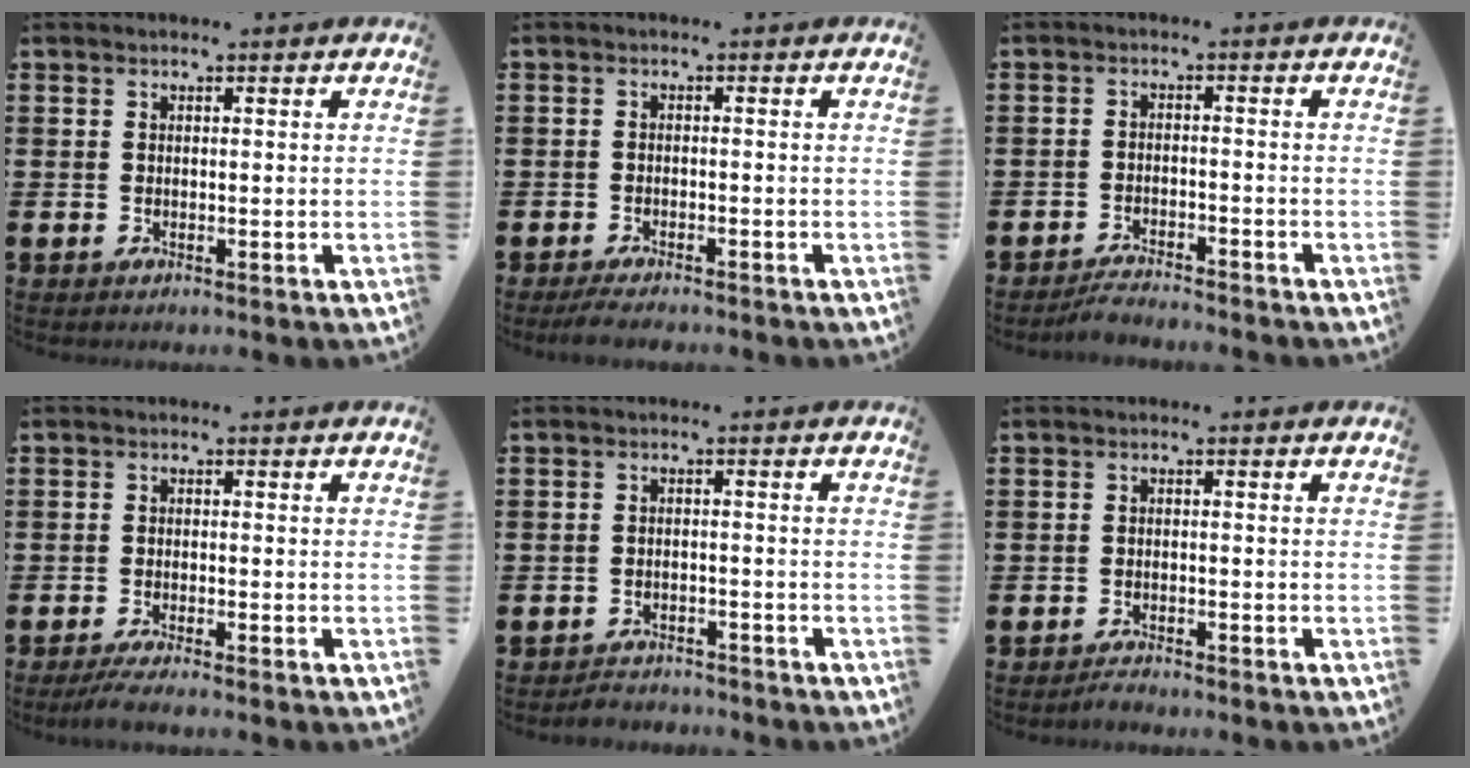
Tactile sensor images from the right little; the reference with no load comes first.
{"total": 1.6, "force": [-1.5, 0.2, 0.7], "torque": [-0.014, 0.004, -0.028]}
{"total": 2.5, "force": [-2.4, 0.0, 0.2], "torque": [-0.008, 0.004, -0.050]}
{"total": 1.6, "force": [-1.2, 0.0, 1.0], "torque": [-0.017, 0.001, -0.023]}
{"total": 1.7, "force": [-1.7, 0.3, -0.2], "torque": [-0.003, 0.005, -0.038]}
{"total": 1.1, "force": [-1.1, 0.1, 0.1], "torque": [-0.006, 0.000, -0.021]}